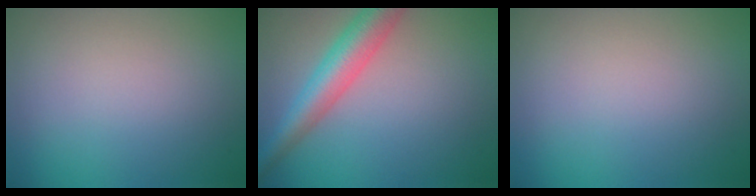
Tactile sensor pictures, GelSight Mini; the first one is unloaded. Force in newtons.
{"total": 5.1, "press": 5.1, "slide": 0.1}
{"total": 0.0}